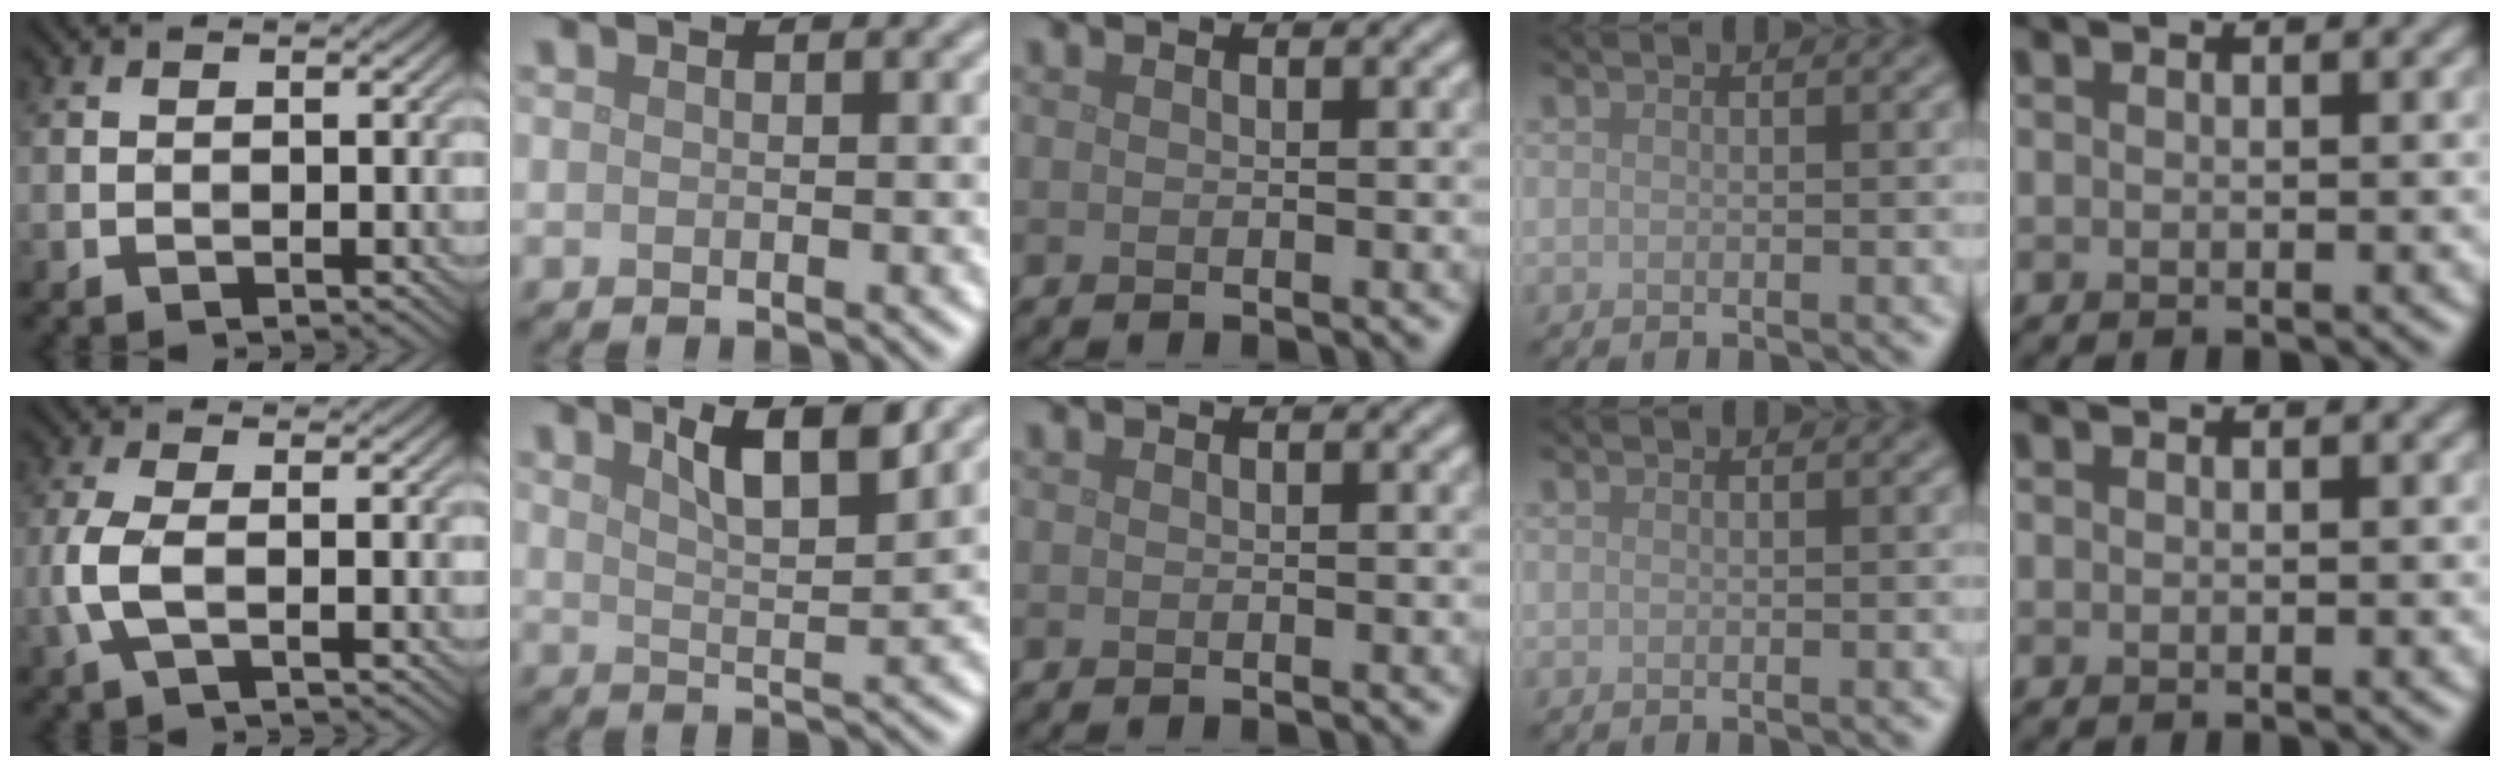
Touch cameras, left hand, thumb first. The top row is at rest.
{"thumb": {"total": 4.3, "force": [-1.0, 1.5, 3.9], "torque": [-0.105, 0.002, -0.026]}, "index": {"total": 5.0, "force": [3.1, 1.1, 3.8], "torque": [-0.055, 0.005, 0.051]}}